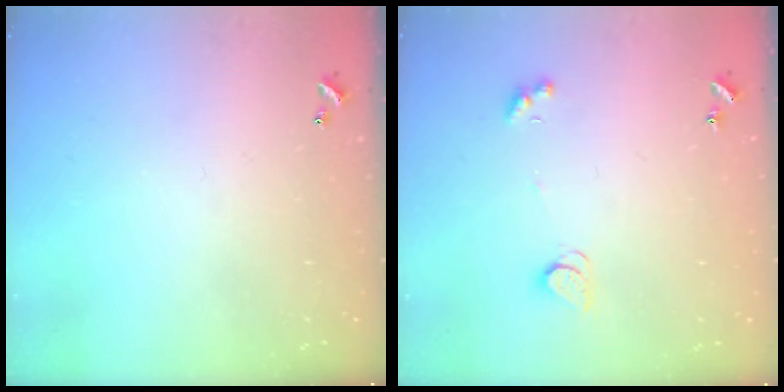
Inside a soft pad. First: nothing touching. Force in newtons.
{"total": 2.1, "press": 2.1, "slide": 0.4}